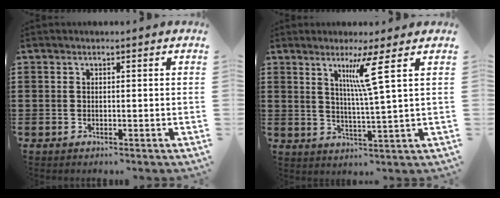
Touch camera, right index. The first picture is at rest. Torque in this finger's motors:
{"motor_torque": [0.11, 0.00, 0.19, 0.10]}